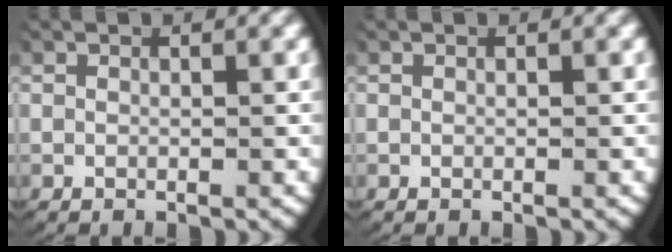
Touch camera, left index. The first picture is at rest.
{"total": 0.0}